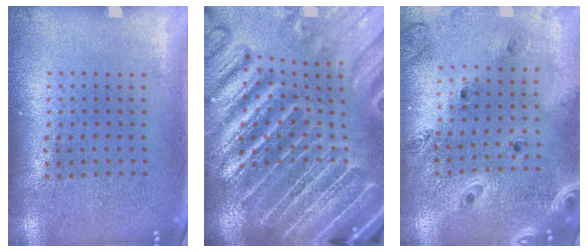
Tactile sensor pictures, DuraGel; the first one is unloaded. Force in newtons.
{"total": 5.4, "press": 4.7, "slide": 2.6}
{"total": 1.3, "press": 1.3, "slide": 0.2}